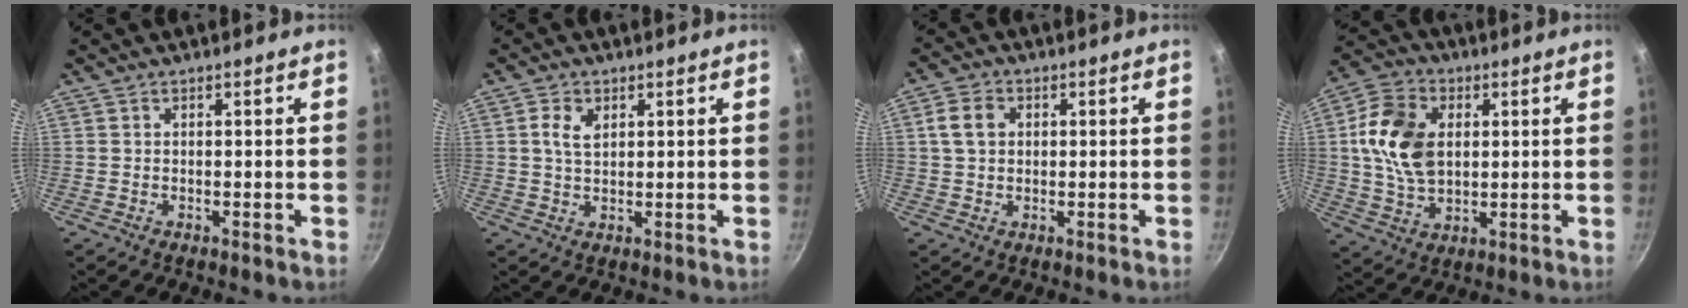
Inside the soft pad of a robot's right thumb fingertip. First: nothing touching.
{"total": 3.7, "force": [1.3, 2.4, 2.6], "torque": [-0.043, -0.001, 0.023]}
{"total": 5.0, "force": [0.8, 4.1, 2.7], "torque": [-0.036, 0.007, 0.009]}
{"total": 13.7, "force": [2.0, 9.4, 9.7], "torque": [-0.166, -0.001, 0.034]}